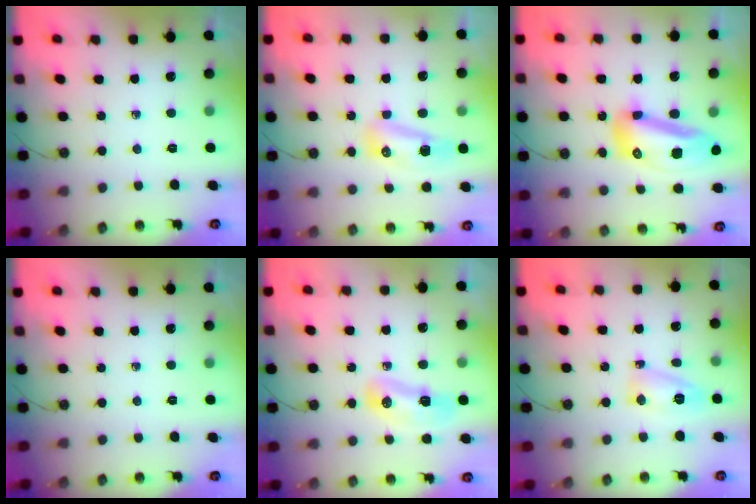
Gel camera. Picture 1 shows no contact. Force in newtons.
{"total": 8.9, "press": 8.5, "slide": 2.3}
{"total": 15.5, "press": 15.4, "slide": 1.7}
{"total": 0.0}
{"total": 14.6, "press": 10.5, "slide": 10.2}
{"total": 6.7, "press": 6.6, "slide": 0.8}